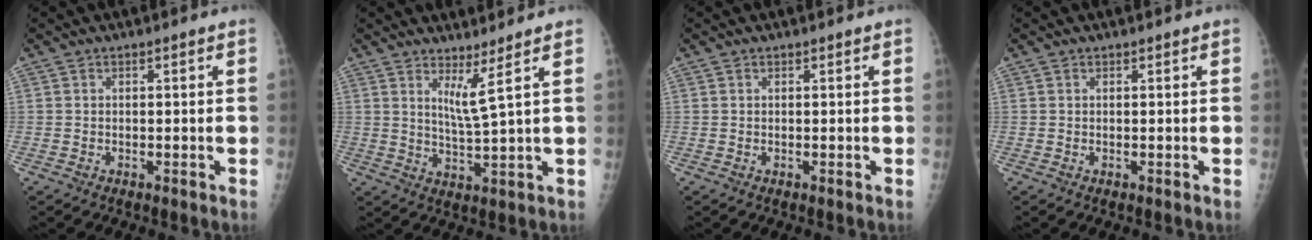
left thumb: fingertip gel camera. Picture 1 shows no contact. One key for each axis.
{"total": 4.4, "fx": 2.4, "fy": -1.1, "fz": 3.5, "tx": -0.070, "ty": -0.041, "tz": 0.051}
{"total": 0.0}
{"total": 0.0}